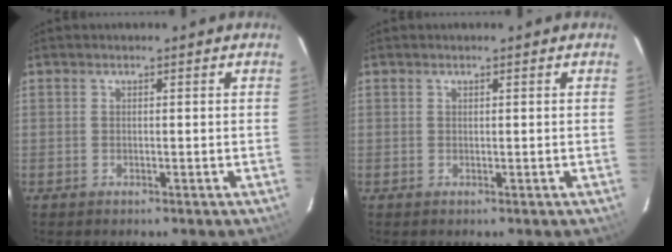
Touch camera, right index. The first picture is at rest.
{"total": 0.0}